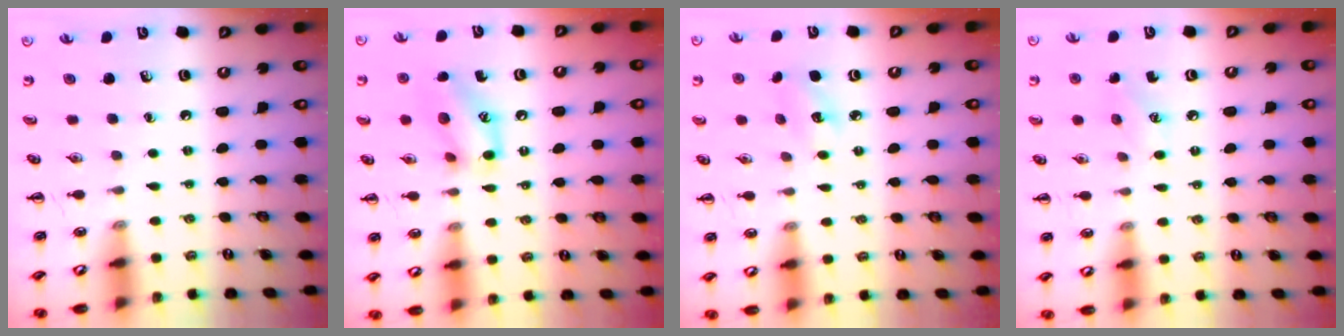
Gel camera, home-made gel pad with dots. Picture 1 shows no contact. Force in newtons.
{"total": 13.1, "press": 12.9, "slide": 2.2}
{"total": 5.2, "press": 5.0, "slide": 1.4}
{"total": 5.5, "press": 5.3, "slide": 1.4}